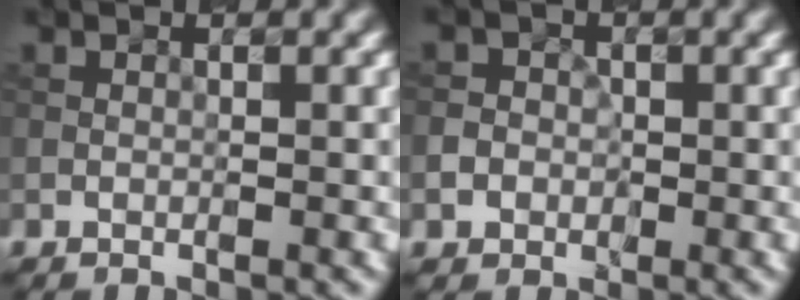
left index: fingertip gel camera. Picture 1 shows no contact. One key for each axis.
{"total": 2.7, "fx": -0.9, "fy": 2.5, "fz": 0.6, "tx": 0.012, "ty": 0.007, "tz": -0.030}